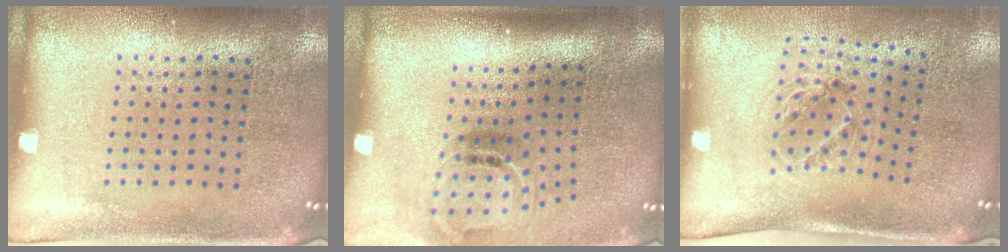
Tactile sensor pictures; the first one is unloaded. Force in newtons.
{"total": 1.9, "press": 1.1, "slide": 1.5}
{"total": 1.2, "press": 1.1, "slide": 0.5}